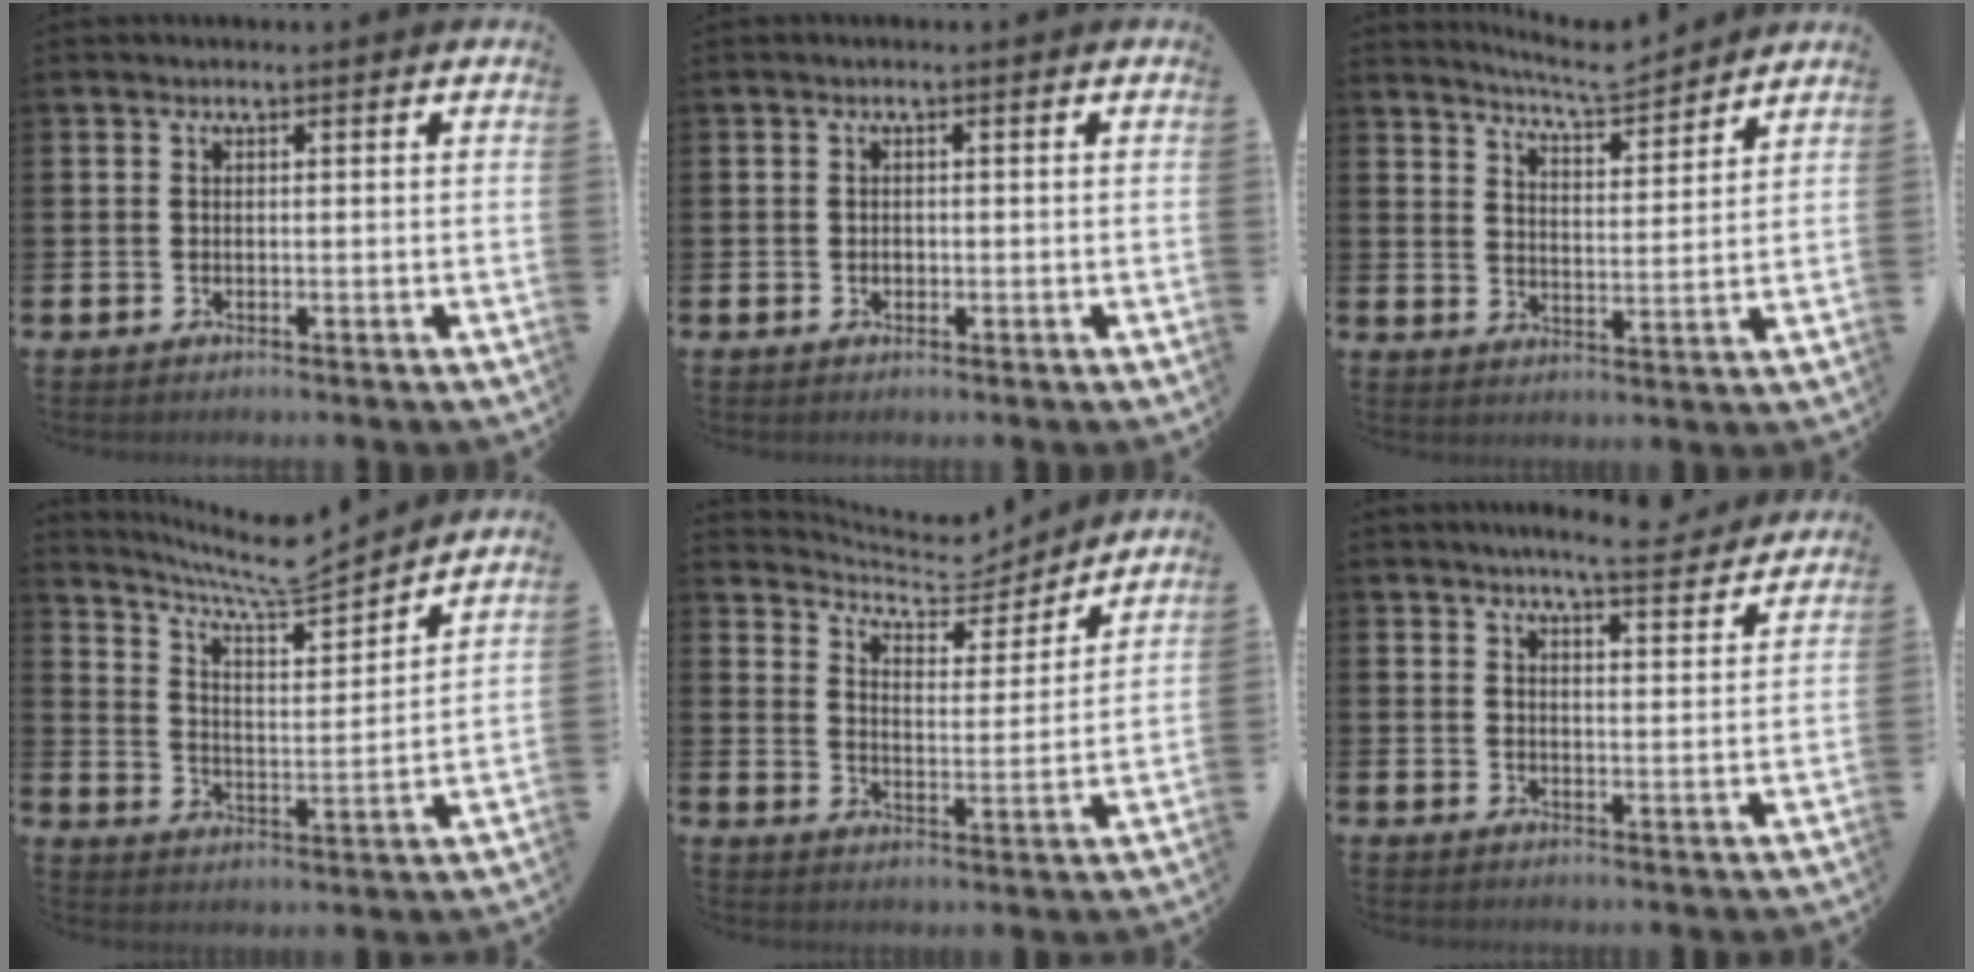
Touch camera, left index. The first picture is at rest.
{"total": 0.8, "force": [-0.1, 0.7, 0.4], "torque": [-0.006, 0.004, -0.005]}
{"total": 5.8, "force": [5.7, 0.1, 0.9], "torque": [-0.033, -0.037, 0.101]}
{"total": 8.3, "force": [7.7, 0.9, 2.8], "torque": [-0.083, -0.058, 0.133]}
{"total": 6.0, "force": [5.6, 2.1, 1.1], "torque": [-0.043, -0.047, 0.090]}
{"total": 5.8, "force": [5.5, 0.0, 1.8], "torque": [-0.030, -0.031, 0.093]}